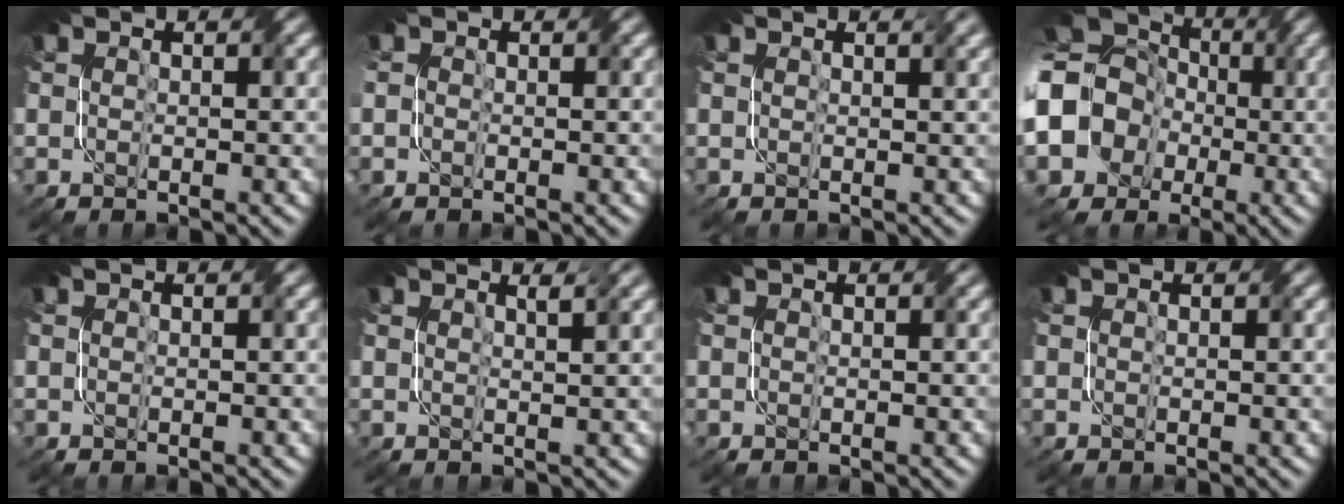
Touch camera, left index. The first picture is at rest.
{"total": 0.5, "force": [-0.2, 0.4, 0.2], "torque": [-0.006, 0.000, -0.004]}
{"total": 1.3, "force": [1.0, 0.3, 0.7], "torque": [-0.010, -0.001, 0.007]}
{"total": 14.0, "force": [-1.5, 11.9, 7.2], "torque": [-0.157, 0.000, -0.065]}
{"total": 0.0}
{"total": 1.3, "force": [0.9, 0.3, 1.0], "torque": [-0.010, 0.001, 0.008]}
{"total": 0.0}
{"total": 0.0}